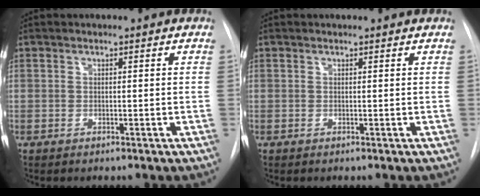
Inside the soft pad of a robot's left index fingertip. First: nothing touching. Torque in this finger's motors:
{"motor_torque": [-0.21, -0.11, -0.03, -0.01]}